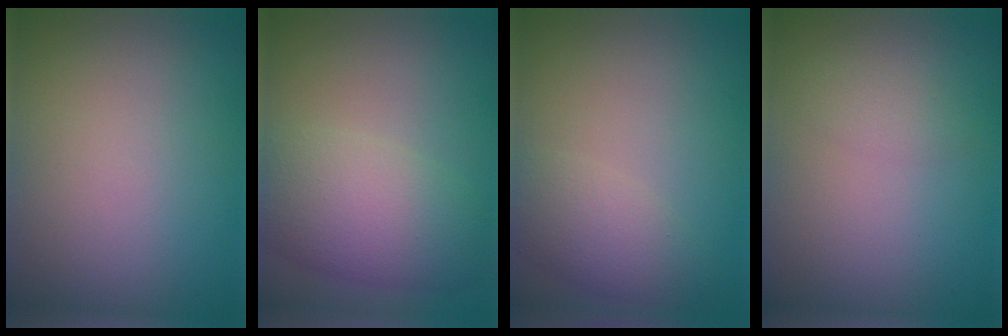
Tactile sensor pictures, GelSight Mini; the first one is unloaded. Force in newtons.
{"total": 6.7, "press": 6.7, "slide": 0.2}
{"total": 3.3, "press": 3.3, "slide": 0.2}
{"total": 1.2, "press": 1.2, "slide": 0.1}